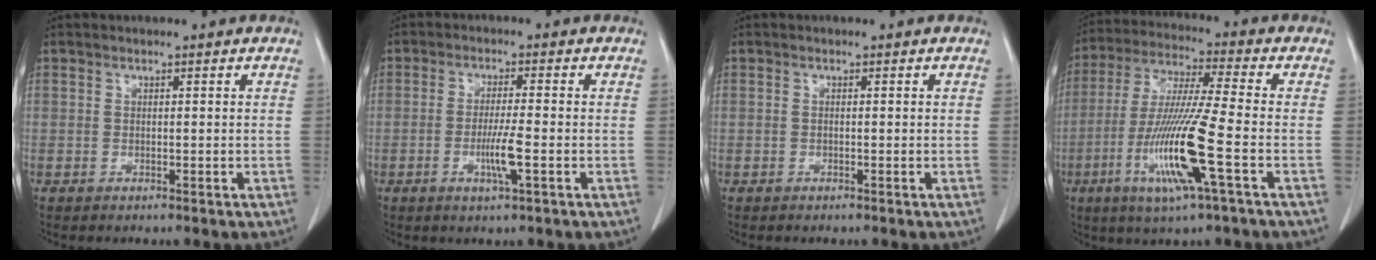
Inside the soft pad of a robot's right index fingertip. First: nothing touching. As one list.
[{"total": 4.8, "force": [-1.5, -0.1, 4.6], "torque": [-0.087, -0.009, -0.028]}, {"total": 0.0}, {"total": 14.6, "force": [-4.8, -0.4, 13.8], "torque": [-0.286, -0.021, -0.096]}]